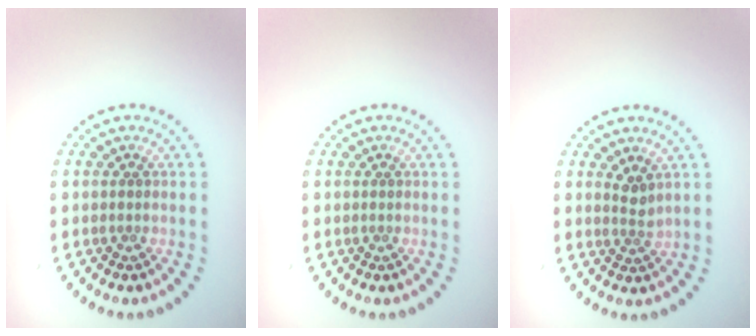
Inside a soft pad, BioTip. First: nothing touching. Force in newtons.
{"total": 0.0}
{"total": 1.4, "press": 1.0, "slide": 1.0}